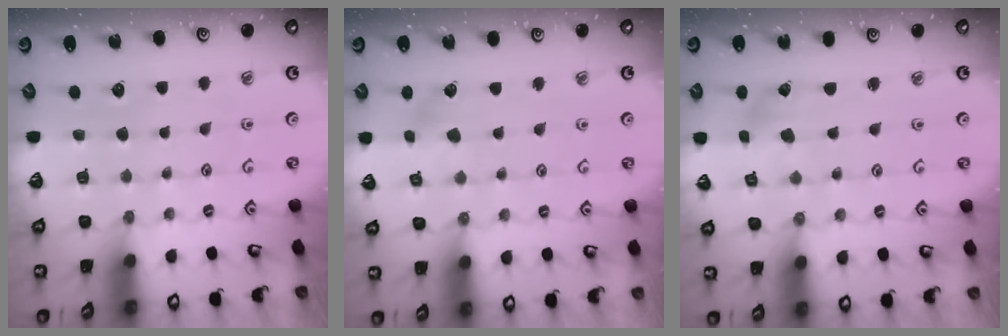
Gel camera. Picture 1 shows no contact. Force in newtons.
{"total": 3.7, "press": 3.6, "slide": 0.6}
{"total": 1.2, "press": 1.2, "slide": 0.2}